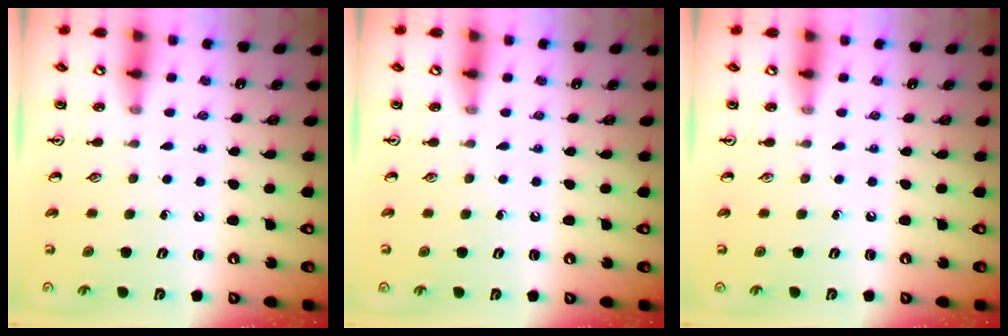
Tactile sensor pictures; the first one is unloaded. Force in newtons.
{"total": 0.0}
{"total": 0.0}